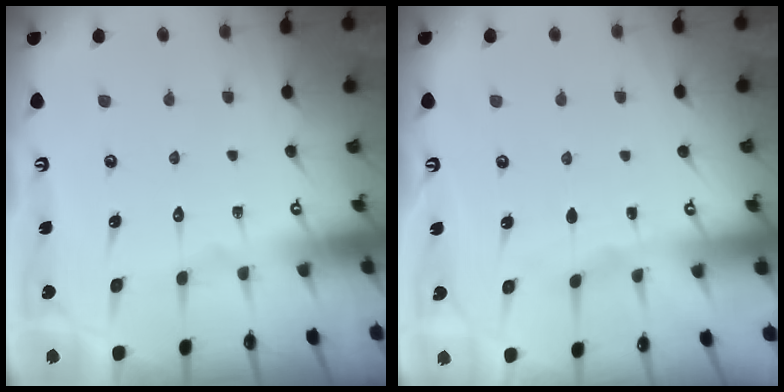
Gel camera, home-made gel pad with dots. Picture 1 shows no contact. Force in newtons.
{"total": 2.7, "press": 2.7, "slide": 0.4}